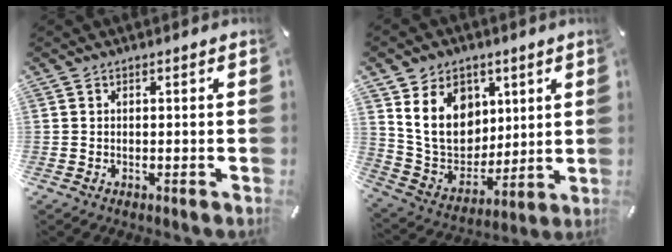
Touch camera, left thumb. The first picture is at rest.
{"total": 15.4, "force": [5.1, 12.6, 7.4], "torque": [-0.139, -0.014, 0.105]}